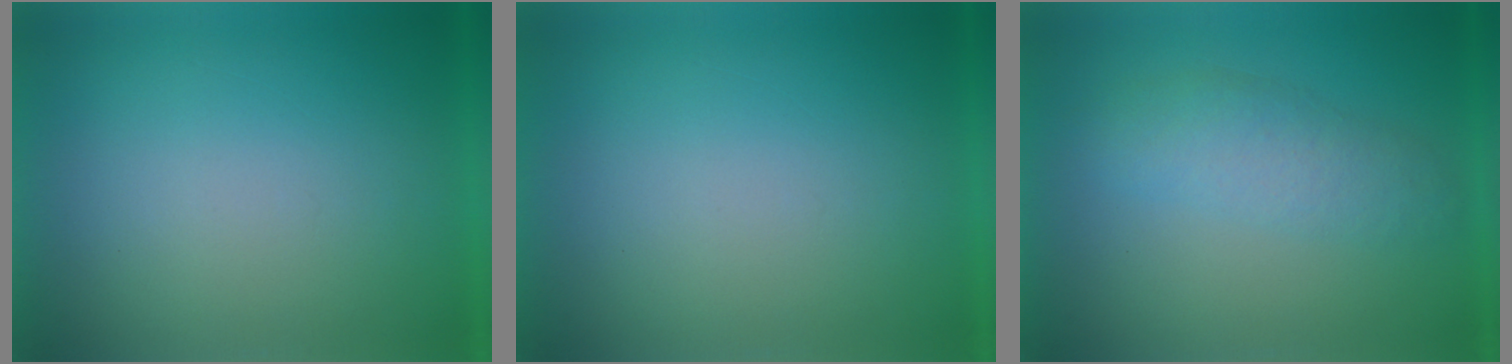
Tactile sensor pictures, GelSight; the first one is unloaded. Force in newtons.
{"total": 0.0}
{"total": 3.6}